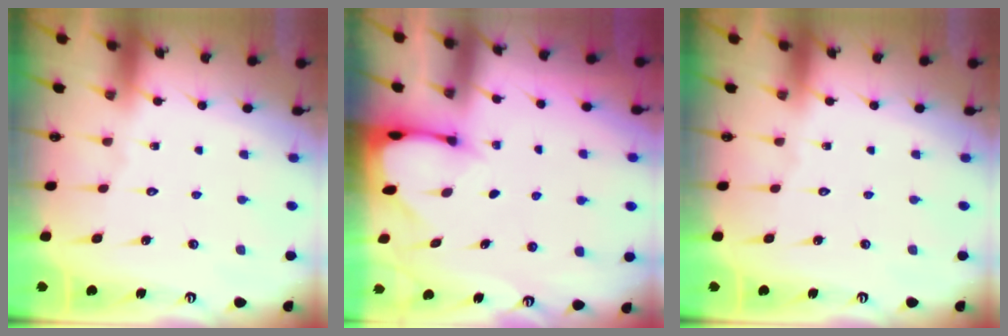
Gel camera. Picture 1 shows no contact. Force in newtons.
{"total": 2.3, "press": 2.3, "slide": 0.1}
{"total": 0.0}